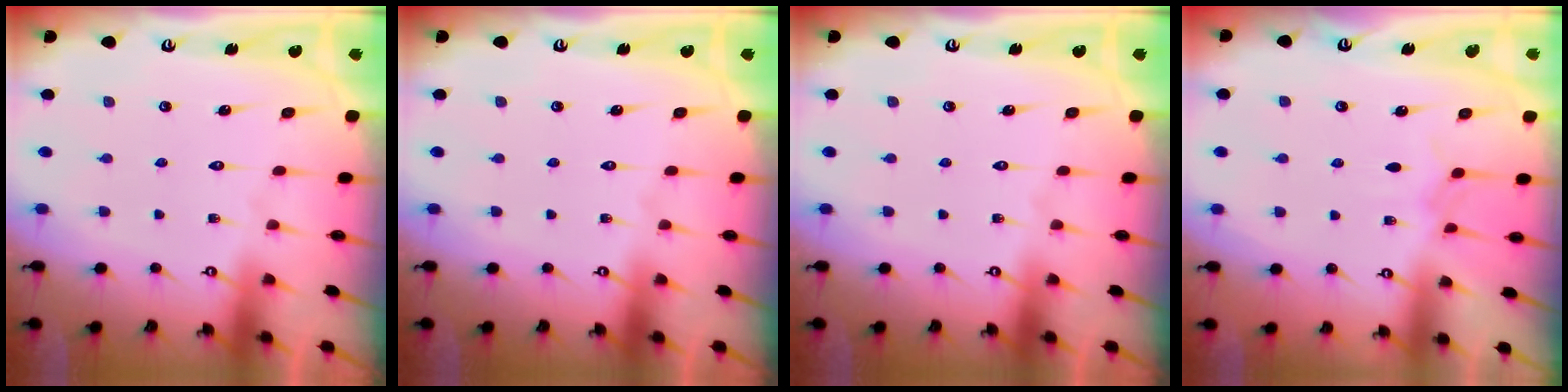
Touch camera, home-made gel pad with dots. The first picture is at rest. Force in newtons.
{"total": 0.0}
{"total": 0.0}
{"total": 3.3, "press": 3.3, "slide": 0.5}